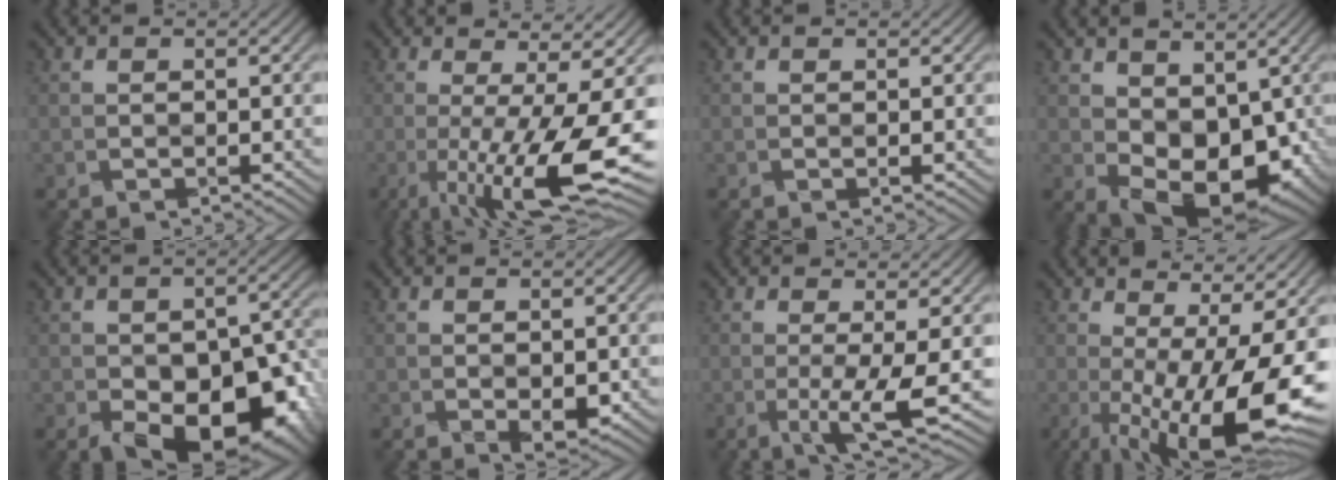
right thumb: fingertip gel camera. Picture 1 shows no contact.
{"total": 11.9, "force": [-2.4, 2.1, 11.5], "torque": [-0.177, 0.003, -0.035]}
{"total": 0.0}
{"total": 9.1, "force": [0.3, 5.9, 6.8], "torque": [-0.124, -0.016, 0.008]}
{"total": 13.2, "force": [-5.6, 7.4, 9.4], "torque": [-0.118, -0.033, -0.080]}
{"total": 2.1, "force": [-0.5, 1.0, 1.8], "torque": [-0.034, -0.008, -0.006]}
{"total": 4.8, "force": [-1.0, 0.1, 4.7], "torque": [-0.086, -0.001, -0.023]}
{"total": 16.4, "force": [-2.2, 4.8, 15.6], "torque": [-0.214, -0.007, -0.032]}